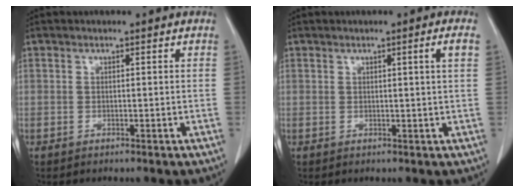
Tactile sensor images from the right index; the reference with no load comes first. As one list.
[{"total": 2.6, "force": [0.8, -0.2, 2.5], "torque": [-0.044, 0.004, 0.015]}]